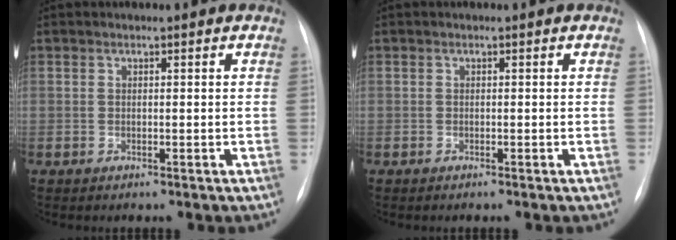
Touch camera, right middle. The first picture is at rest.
{"total": 0.0}